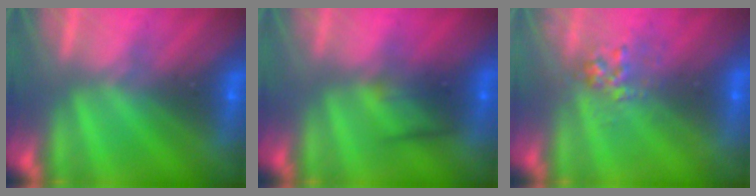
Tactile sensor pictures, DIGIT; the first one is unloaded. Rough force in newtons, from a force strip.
{"total": 2.4}
{"total": 2.9}